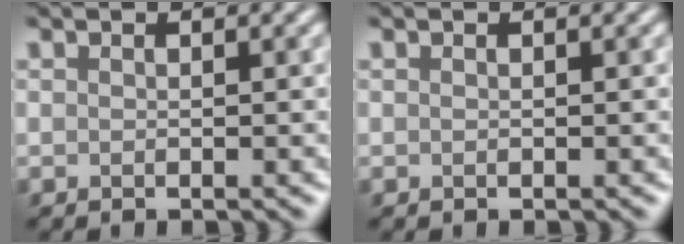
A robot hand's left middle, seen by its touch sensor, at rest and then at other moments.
{"total": 0.0}